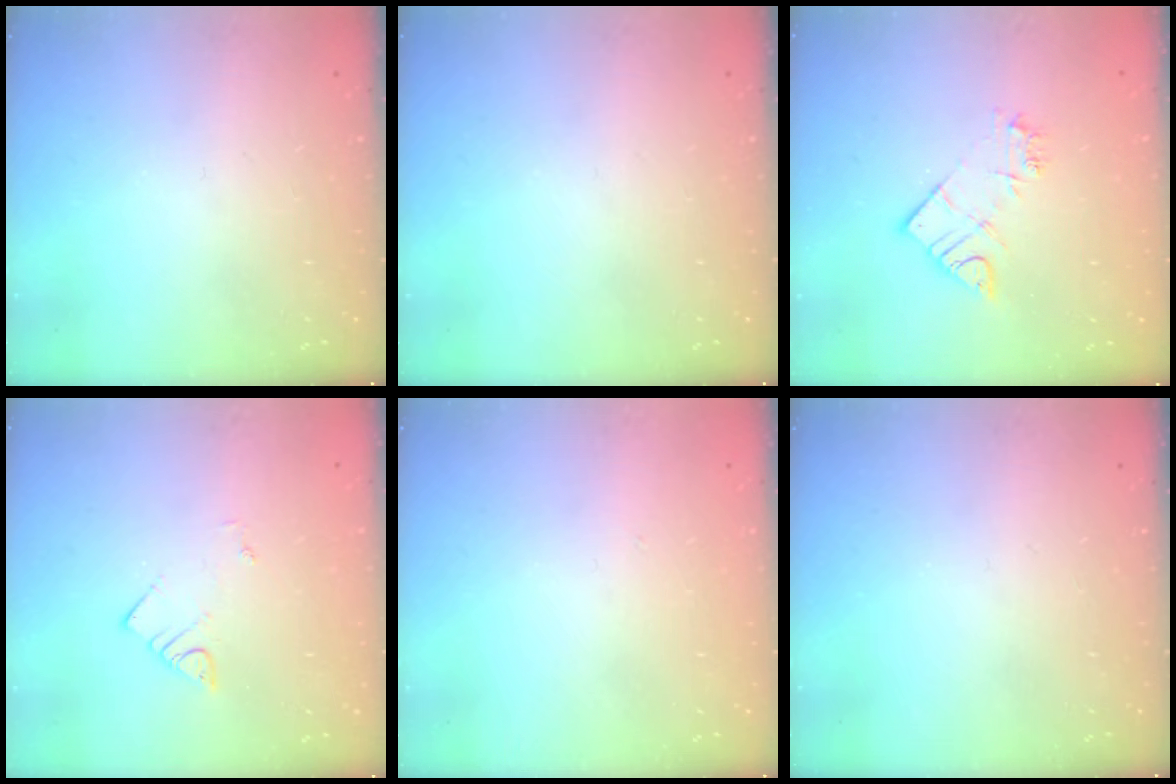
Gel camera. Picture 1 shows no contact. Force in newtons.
{"total": 0.0}
{"total": 8.7, "press": 8.7, "slide": 0.8}
{"total": 2.3, "press": 2.3, "slide": 0.2}
{"total": 1.6, "press": 1.6, "slide": 0.0}
{"total": 0.0}